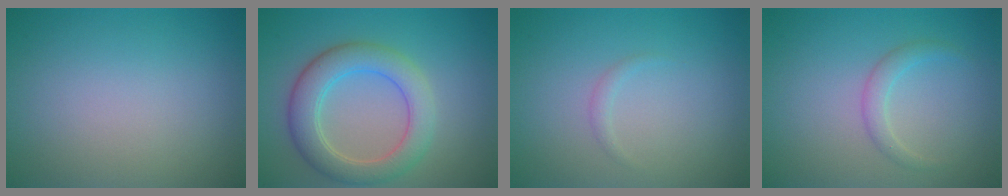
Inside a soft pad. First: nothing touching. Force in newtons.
{"total": 5.2, "press": 5.2, "slide": 0.1}
{"total": 0.7, "press": 0.7, "slide": 0.0}
{"total": 1.5, "press": 1.5, "slide": 0.1}